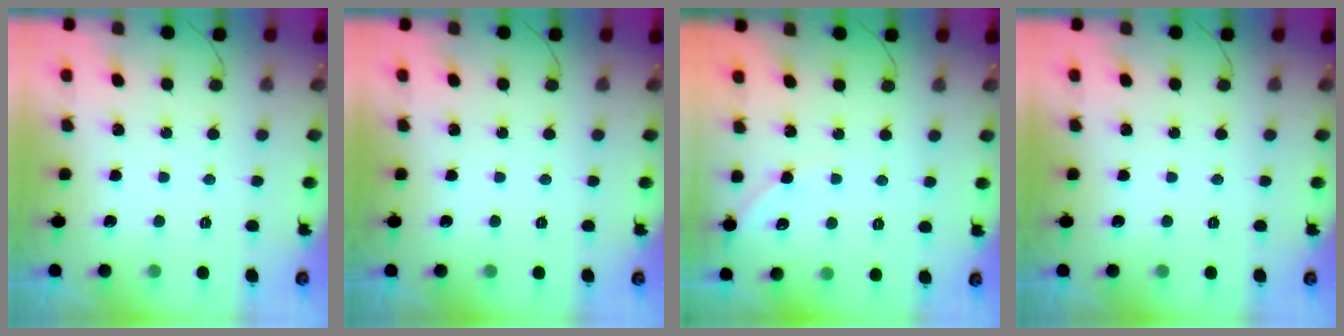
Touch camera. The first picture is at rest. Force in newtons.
{"total": 0.0}
{"total": 4.1, "press": 4.0, "slide": 0.6}
{"total": 0.0}